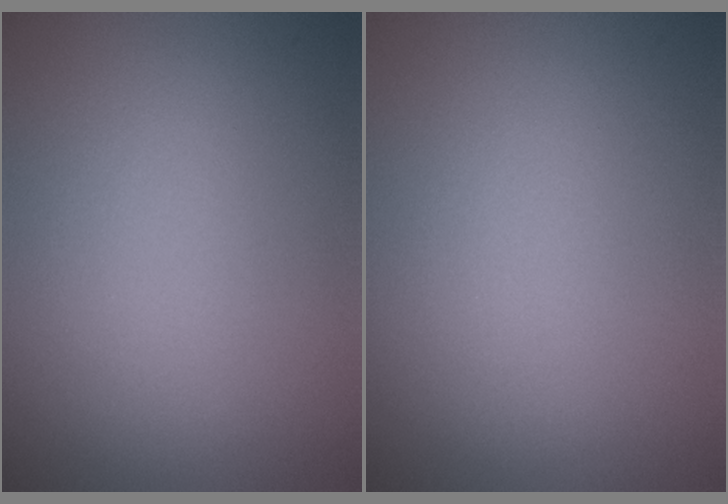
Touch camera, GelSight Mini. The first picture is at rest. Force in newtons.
{"total": 0.0}